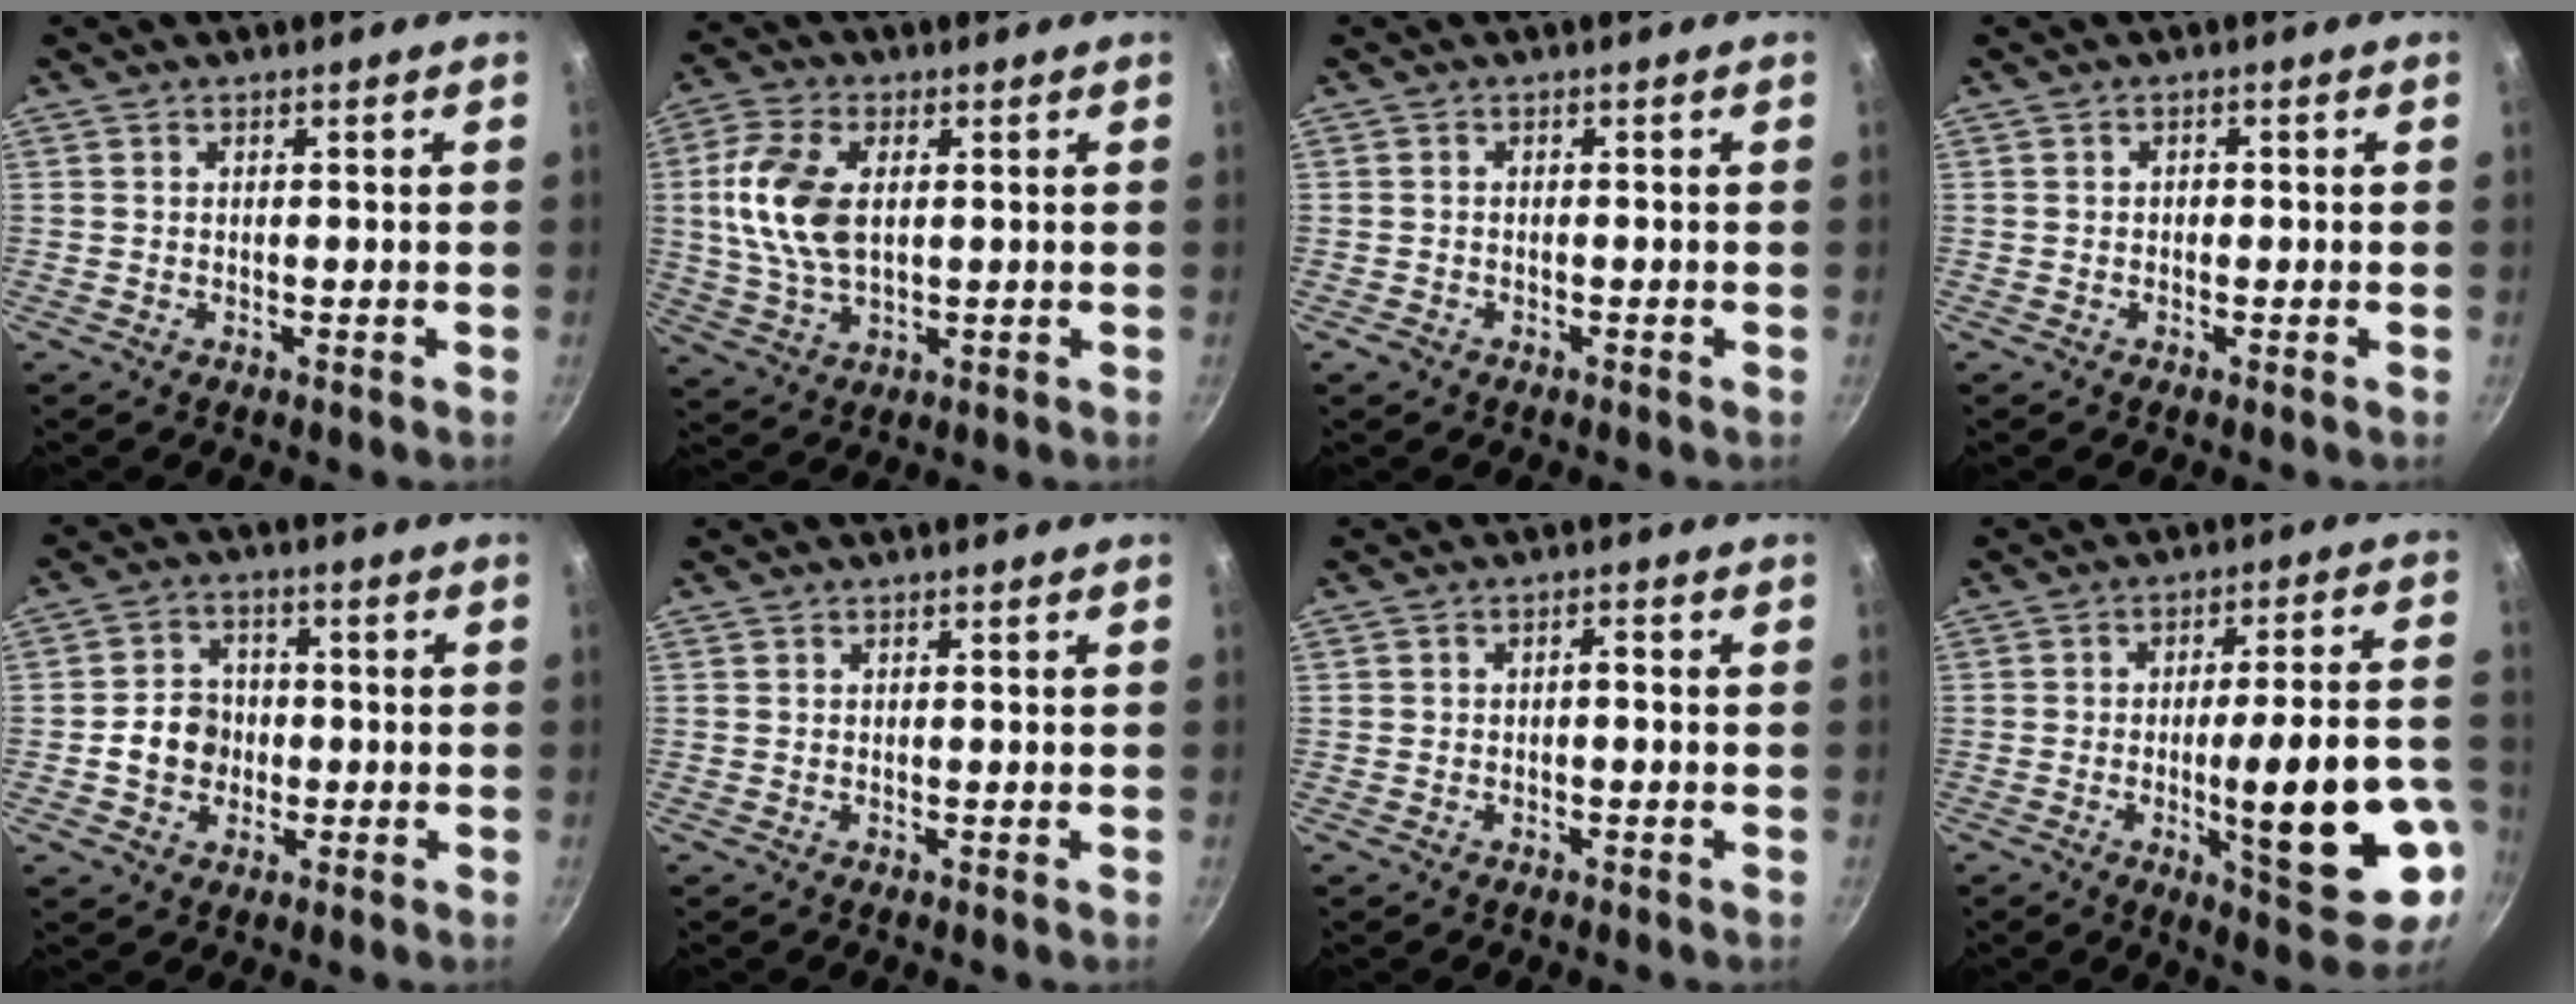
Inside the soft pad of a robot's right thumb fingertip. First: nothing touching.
{"total": 12.2, "force": [1.7, 7.0, 9.8], "torque": [-0.192, 0.003, 0.031]}
{"total": 1.2, "force": [-0.8, 0.8, 0.5], "torque": [-0.016, 0.005, -0.013]}
{"total": 0.8, "force": [-0.2, 0.6, 0.3], "torque": [-0.003, 0.003, -0.004]}
{"total": 7.3, "force": [-1.1, 6.3, 3.5], "torque": [-0.029, 0.016, -0.026]}
{"total": 0.0}
{"total": 3.6, "force": [-1.7, 1.6, 2.8], "torque": [-0.044, 0.034, -0.025]}
{"total": 18.5, "force": [-4.9, 4.7, 17.2], "torque": [-0.229, 0.020, -0.059]}